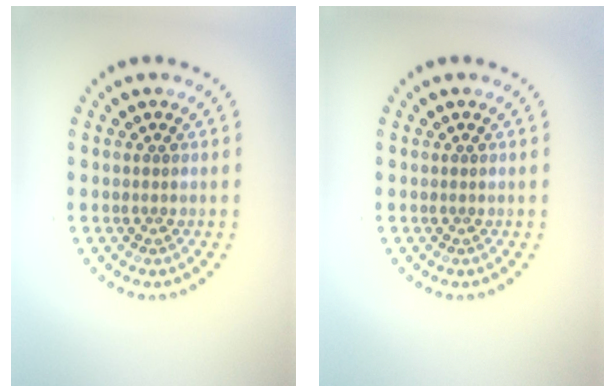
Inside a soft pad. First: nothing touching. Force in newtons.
{"total": 0.0}